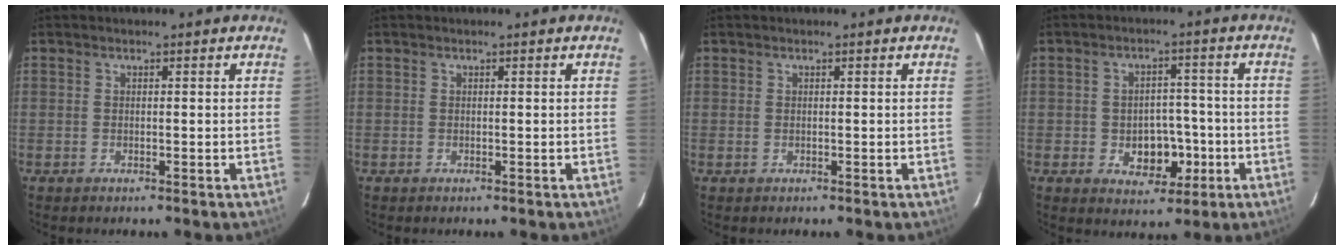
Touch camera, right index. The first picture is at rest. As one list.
[{"total": 0.0}, {"total": 0.0}, {"total": 7.1, "force": [-2.2, 5.4, 4.1], "torque": [-0.076, 0.008, -0.016]}]